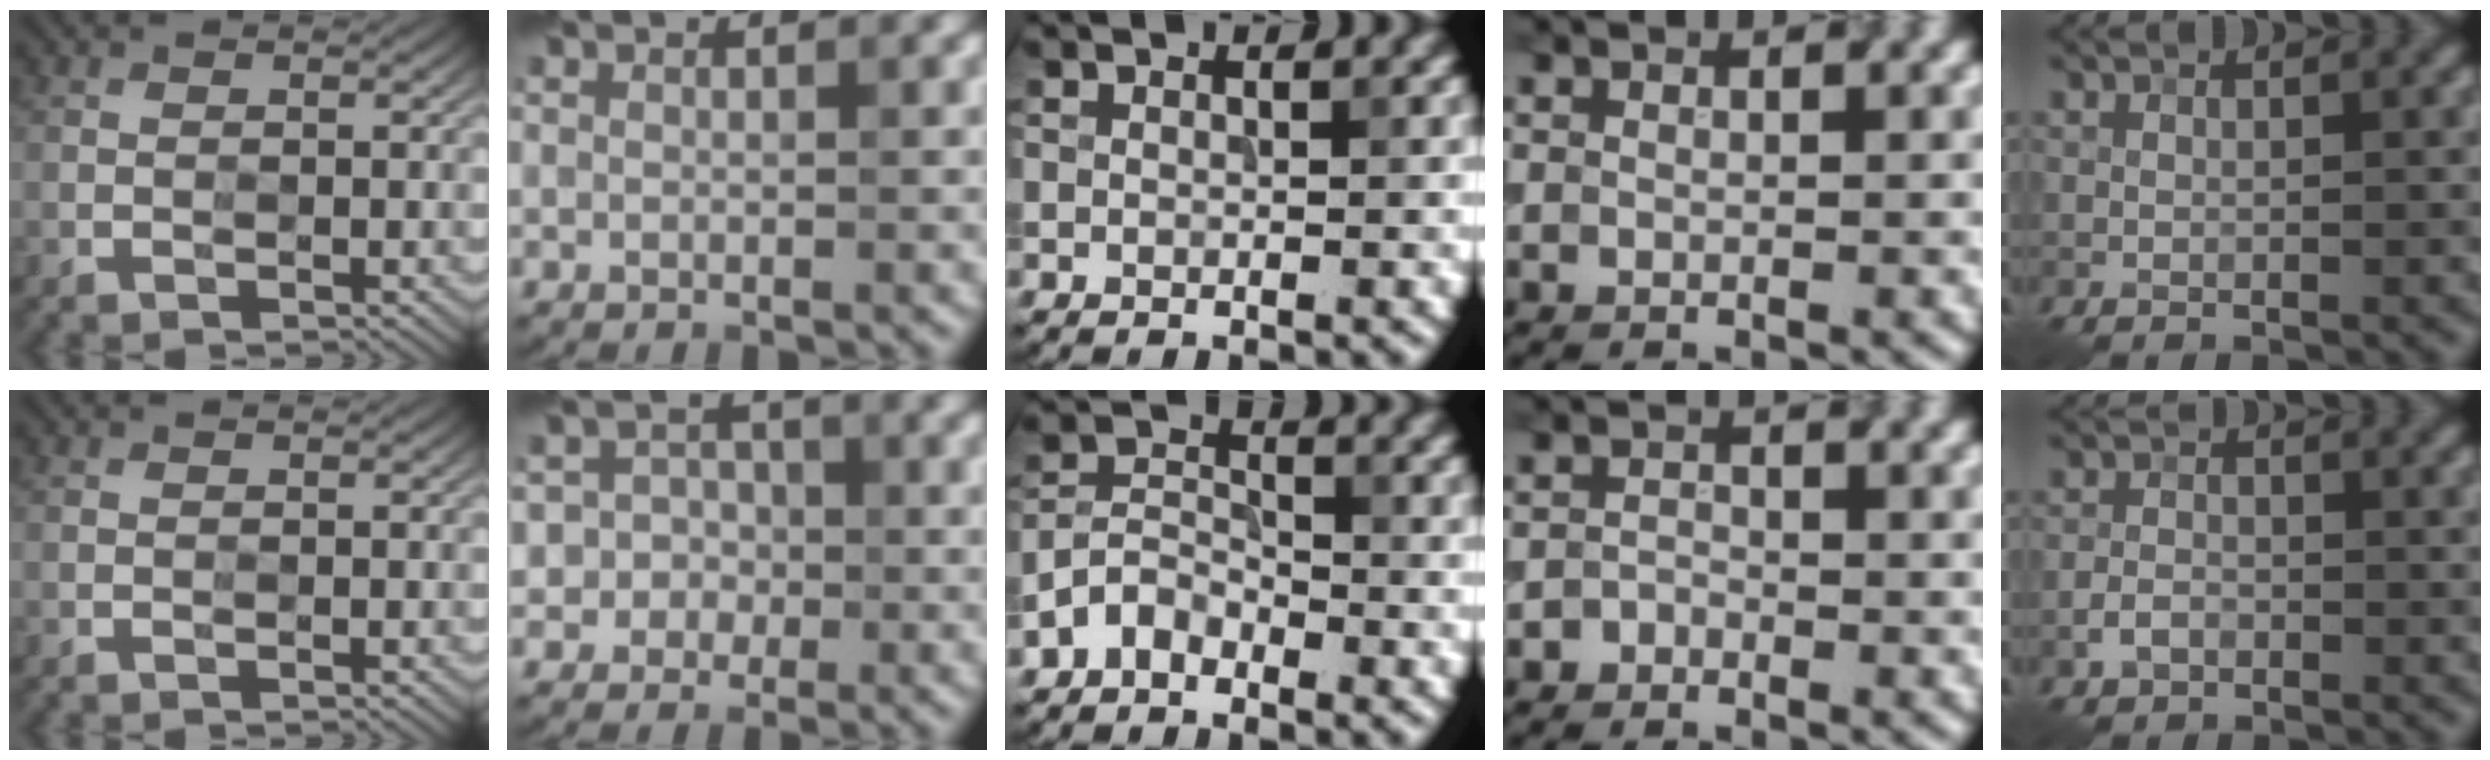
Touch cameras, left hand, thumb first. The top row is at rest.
{"index": {"total": 2.8, "force": [-0.8, 2.6, 0.3], "torque": [0.018, 0.009, -0.027]}, "middle": {"total": 2.8, "force": [-1.9, 1.7, 1.3], "torque": [-0.022, 0.012, -0.045]}, "ring": {"total": 0.9, "force": [-0.6, 0.6, 0.1], "torque": [0.002, 0.002, -0.013]}, "little": {"total": 1.6, "force": [-0.9, 1.1, 0.8], "torque": [-0.015, 0.003, -0.020]}}